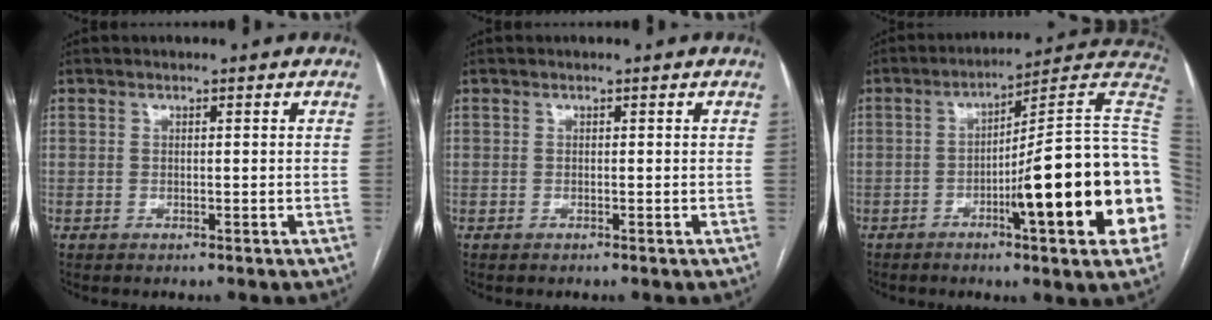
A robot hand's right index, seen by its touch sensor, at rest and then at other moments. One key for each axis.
{"total": 0.0}
{"total": 22.0, "fx": -4.7, "fy": 0.8, "fz": 21.5, "tx": -0.199, "ty": 0.015, "tz": -0.067}